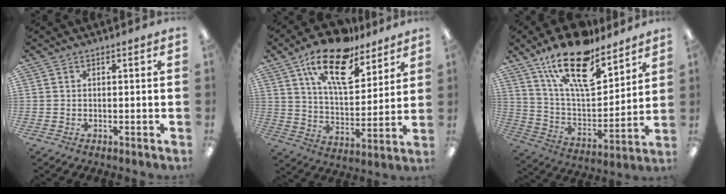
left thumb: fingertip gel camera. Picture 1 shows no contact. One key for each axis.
{"total": 19.3, "fx": 12.8, "fy": 8.4, "fz": 11.8, "tx": -0.195, "ty": -0.065, "tz": 0.219}
{"total": 21.2, "fx": 14.6, "fy": 8.2, "fz": 13.0, "tx": -0.225, "ty": -0.084, "tz": 0.253}